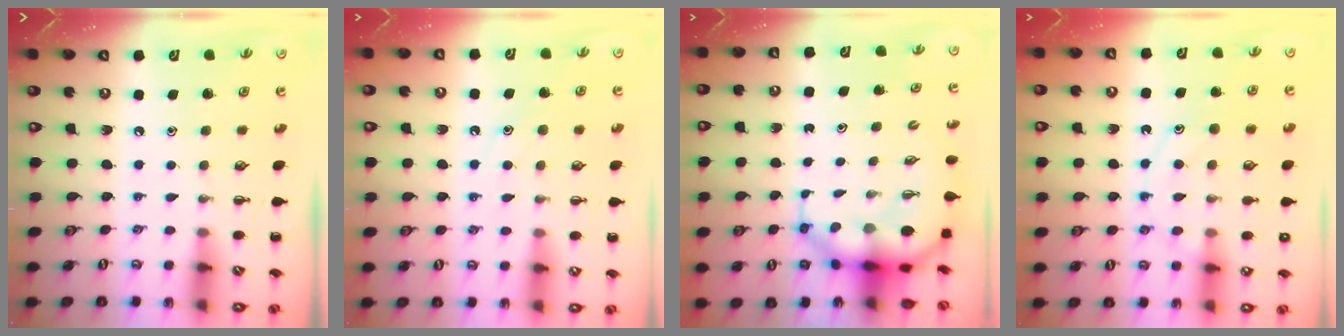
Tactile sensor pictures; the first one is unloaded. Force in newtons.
{"total": 9.1, "press": 9.0, "slide": 1.4}
{"total": 8.0, "press": 7.7, "slide": 2.1}
{"total": 11.9, "press": 11.9, "slide": 0.8}